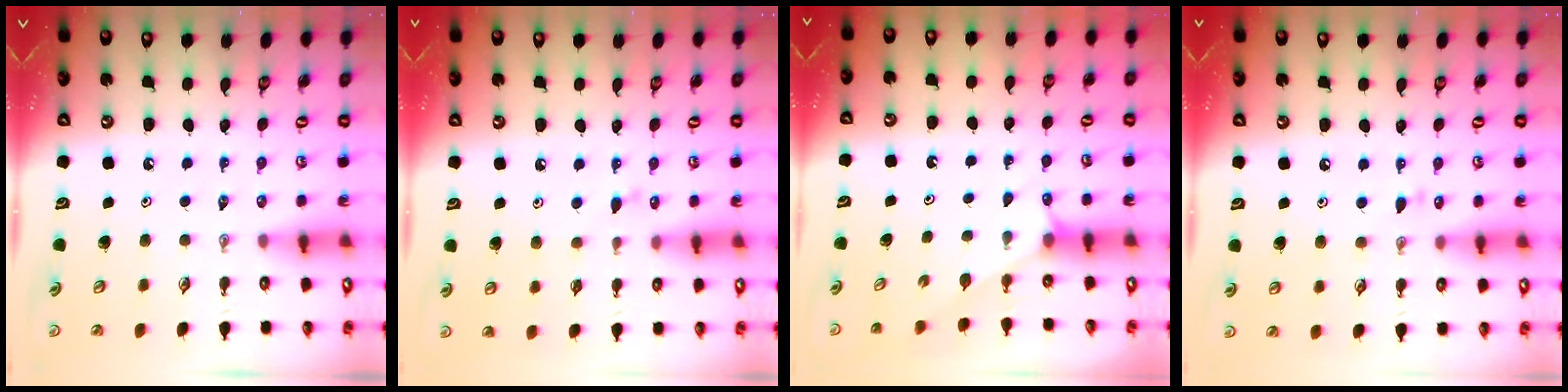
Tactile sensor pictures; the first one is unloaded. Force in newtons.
{"total": 9.1, "press": 9.1, "slide": 0.6}
{"total": 1.8, "press": 1.7, "slide": 0.3}
{"total": 8.0, "press": 8.0, "slide": 0.2}